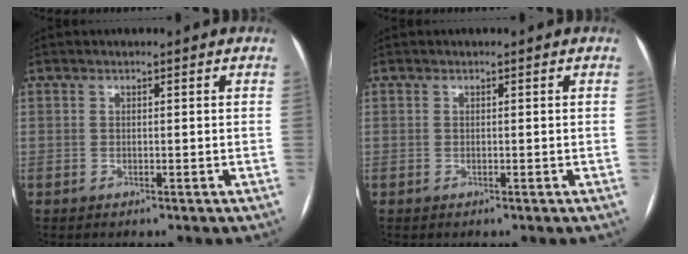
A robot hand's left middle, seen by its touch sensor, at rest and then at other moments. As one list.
[{"total": 0.0}]